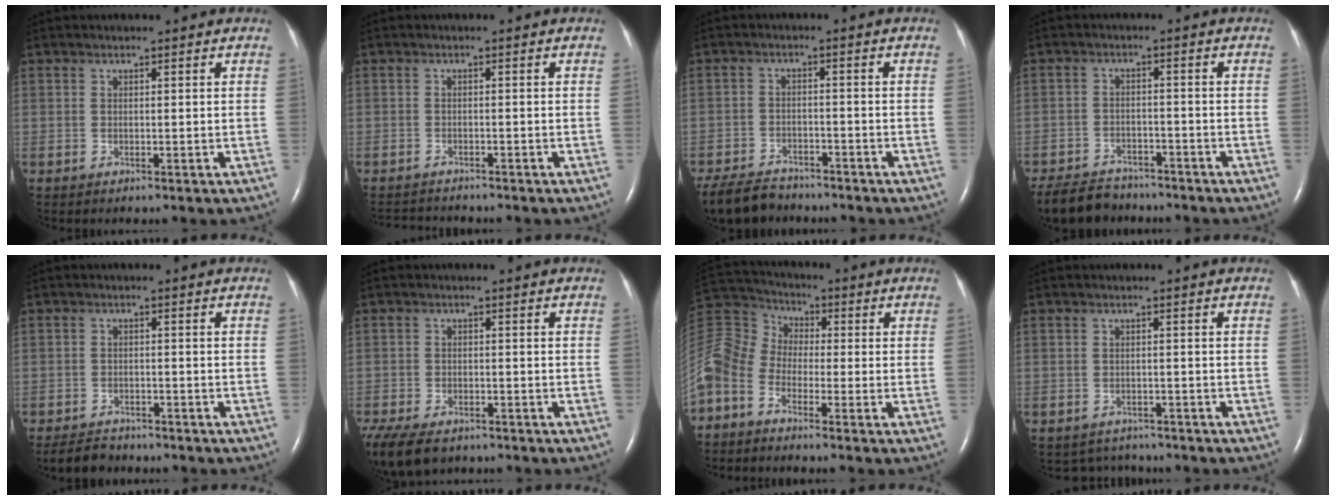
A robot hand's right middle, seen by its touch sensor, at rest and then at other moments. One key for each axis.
{"total": 4.0, "fx": -3.9, "fy": 0.3, "fz": 0.6, "tx": -0.007, "ty": -0.011, "tz": -0.061}
{"total": 8.2, "fx": -7.2, "fy": 3.1, "fz": 2.3, "tx": -0.044, "ty": -0.015, "tz": -0.120}
{"total": 8.9, "fx": -7.7, "fy": 3.7, "fz": 2.2, "tx": -0.043, "ty": -0.009, "tz": -0.122}
{"total": 4.0, "fx": -3.7, "fy": 1.4, "fz": 0.6, "tx": -0.017, "ty": -0.007, "tz": -0.062}
{"total": 13.1, "fx": -9.0, "fy": 6.8, "fz": 6.6, "tx": -0.172, "ty": -0.024, "tz": -0.134}
{"total": 10.6, "fx": -5.2, "fy": 7.7, "fz": 5.1, "tx": -0.146, "ty": 0.040, "tz": -0.115}
{"total": 3.3, "fx": -3.0, "fy": 1.2, "fz": -0.7, "tx": 0.005, "ty": 0.005, "tz": -0.044}